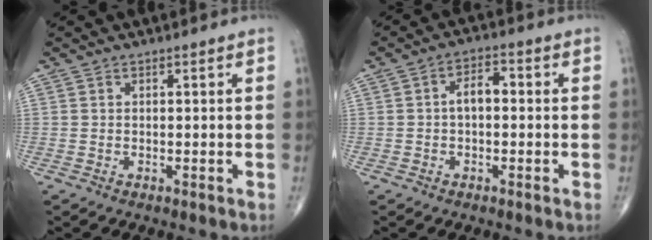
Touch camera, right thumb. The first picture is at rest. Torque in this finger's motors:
{"motor_torque": [0.50, 0.45, 0.71, -0.02, 0.01]}